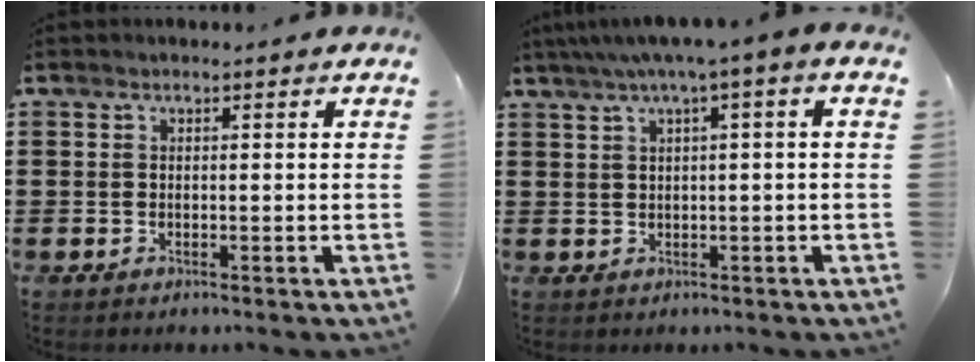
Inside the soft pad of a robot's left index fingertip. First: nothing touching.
{"total": 3.0, "force": [0.2, -0.2, 3.0], "torque": [-0.055, -0.002, 0.000]}